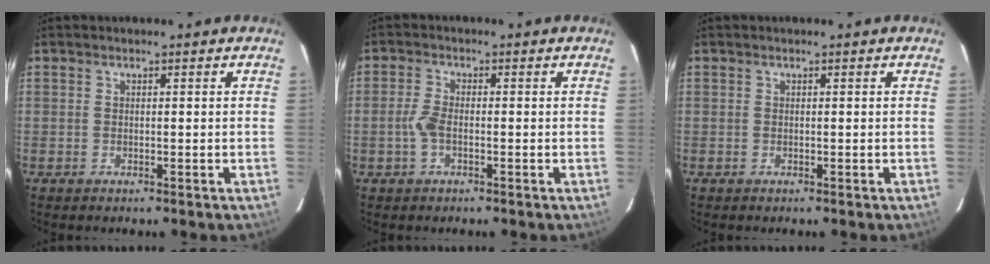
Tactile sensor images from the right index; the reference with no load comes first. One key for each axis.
{"total": 3.1, "fx": -0.9, "fy": 1.3, "fz": 2.6, "tx": -0.063, "ty": 0.005, "tz": -0.018}
{"total": 0.0}